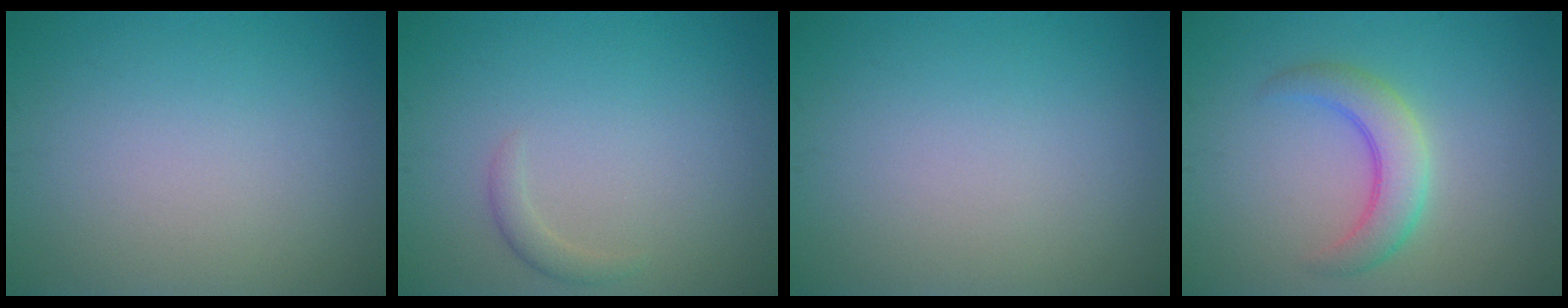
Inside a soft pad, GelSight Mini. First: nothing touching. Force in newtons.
{"total": 1.1, "press": 1.1, "slide": 0.0}
{"total": 0.0}
{"total": 3.8, "press": 3.8, "slide": 0.1}